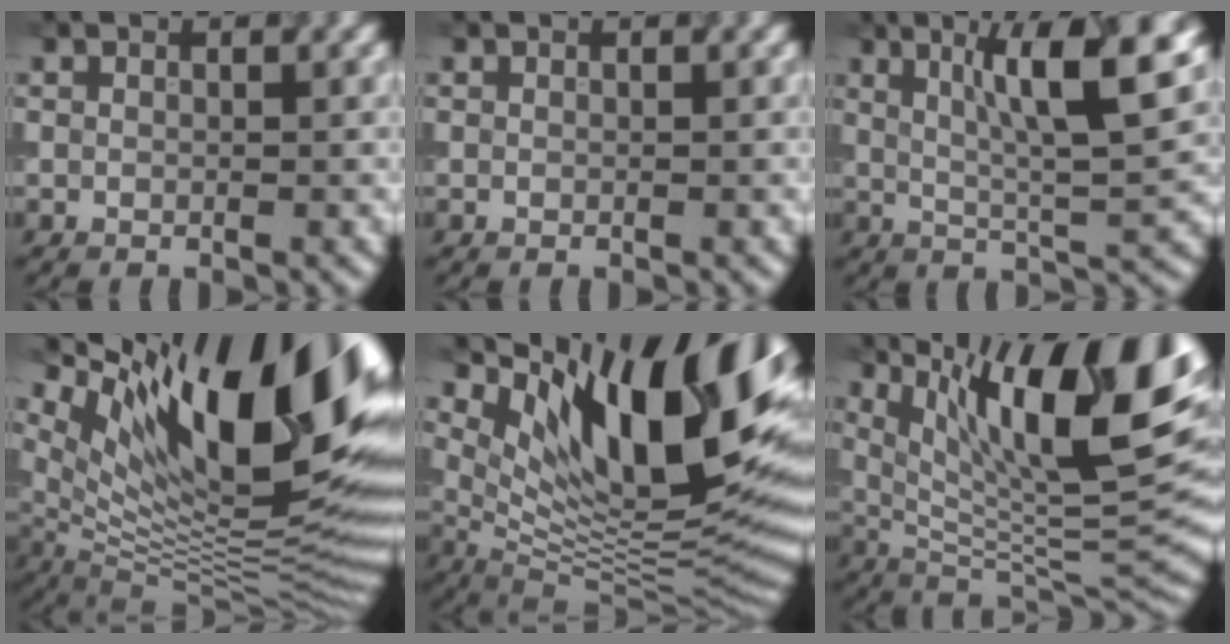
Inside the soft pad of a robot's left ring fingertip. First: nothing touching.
{"total": 0.0}
{"total": 9.1, "force": [3.2, 1.9, 8.3], "torque": [-0.121, 0.006, 0.056]}
{"total": 17.9, "force": [7.9, 6.2, 14.8], "torque": [-0.246, 0.013, 0.146]}
{"total": 15.5, "force": [6.5, 5.6, 12.9], "torque": [-0.180, -0.007, 0.120]}
{"total": 15.9, "force": [6.4, 5.1, 13.6], "torque": [-0.211, 0.004, 0.111]}